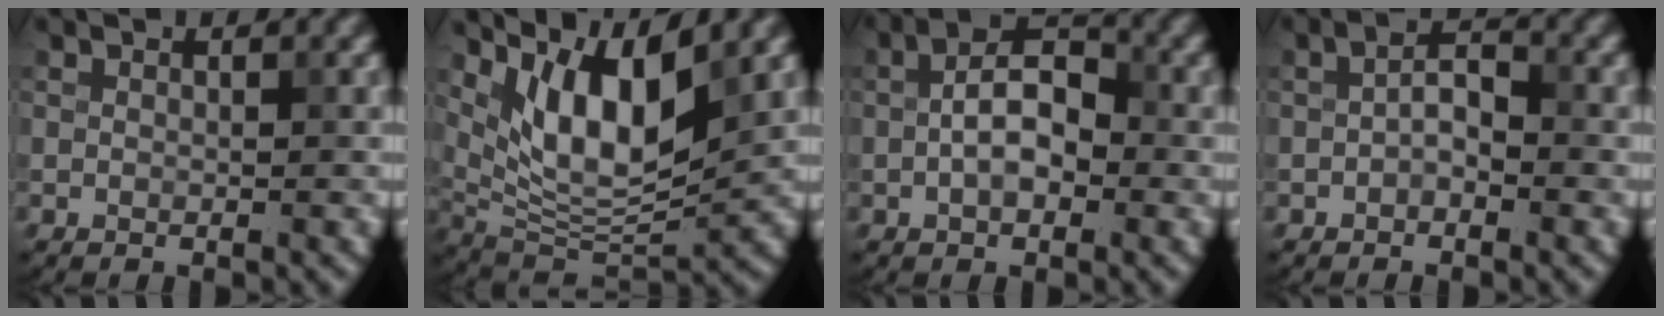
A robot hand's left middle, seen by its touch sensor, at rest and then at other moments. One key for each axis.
{"total": 8.1, "fx": 3.7, "fy": 3.0, "fz": 6.6, "tx": -0.116, "ty": -0.017, "tz": 0.072}
{"total": 4.5, "fx": -0.7, "fy": 2.4, "fz": 3.8, "tx": -0.065, "ty": 0.010, "tz": -0.019}
{"total": 2.0, "fx": -0.6, "fy": 1.0, "fz": 1.7, "tx": -0.029, "ty": 0.008, "tz": -0.016}